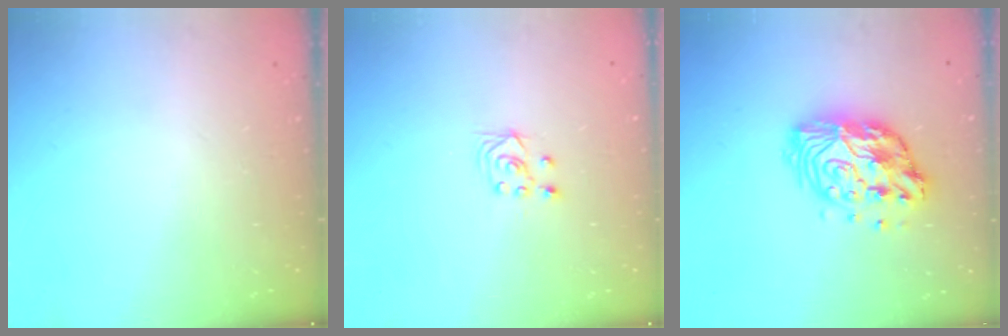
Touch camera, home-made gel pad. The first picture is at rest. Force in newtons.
{"total": 2.6, "press": 2.5, "slide": 1.0}
{"total": 14.6, "press": 14.5, "slide": 1.1}